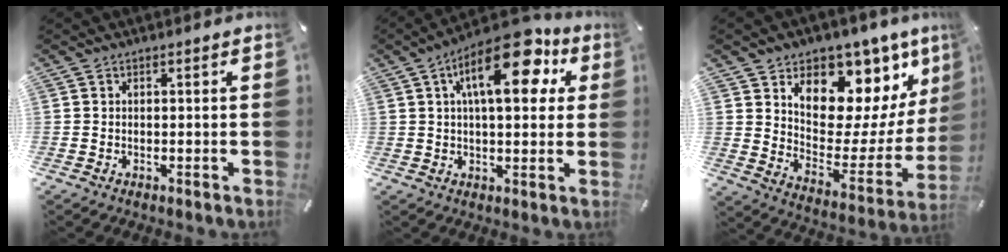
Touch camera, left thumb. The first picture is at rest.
{"total": 17.6, "force": [7.3, 7.8, 14.0], "torque": [-0.217, -0.022, 0.113]}
{"total": 11.4, "force": [6.7, 8.1, 4.4], "torque": [-0.049, -0.093, 0.112]}